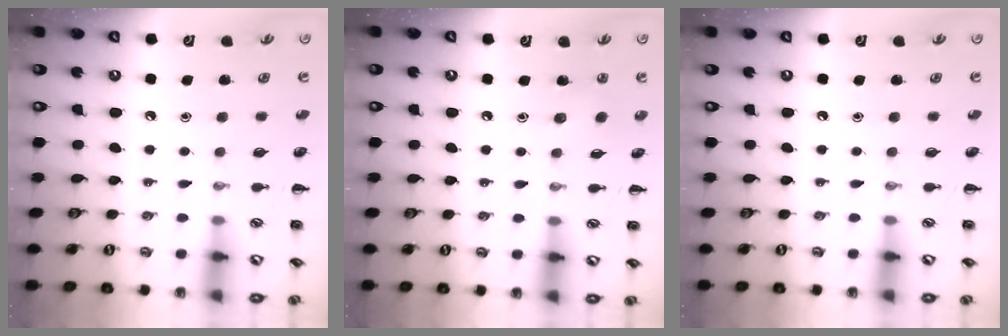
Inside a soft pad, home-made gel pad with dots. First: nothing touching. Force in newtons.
{"total": 4.0, "press": 3.8, "slide": 1.1}
{"total": 0.0}